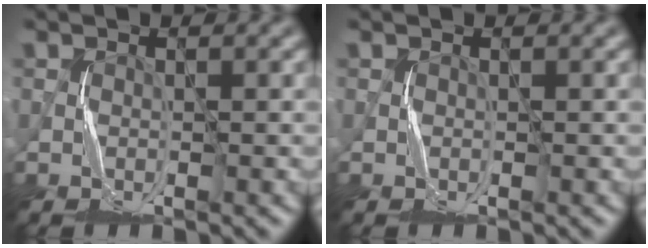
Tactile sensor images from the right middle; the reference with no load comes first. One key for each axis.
{"total": 0.0}